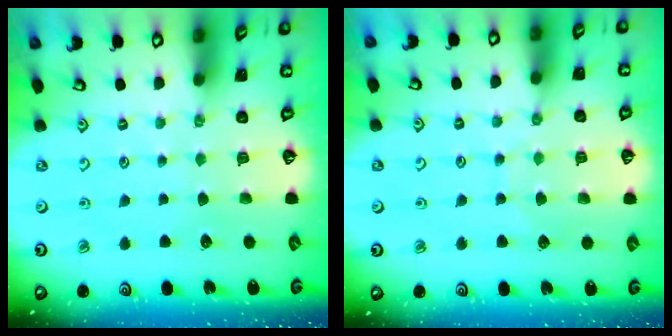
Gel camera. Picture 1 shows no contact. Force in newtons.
{"total": 5.5, "press": 5.5, "slide": 0.5}